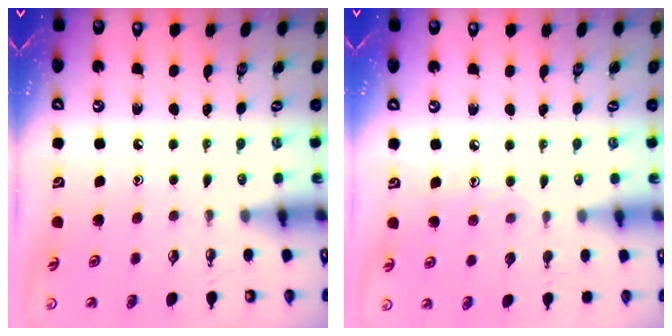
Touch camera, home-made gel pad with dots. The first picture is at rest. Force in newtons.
{"total": 6.8, "press": 6.8, "slide": 0.7}